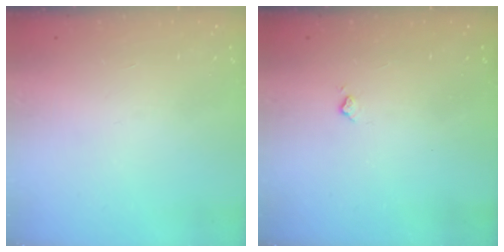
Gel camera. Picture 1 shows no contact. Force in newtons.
{"total": 3.4, "press": 3.4, "slide": 0.6}